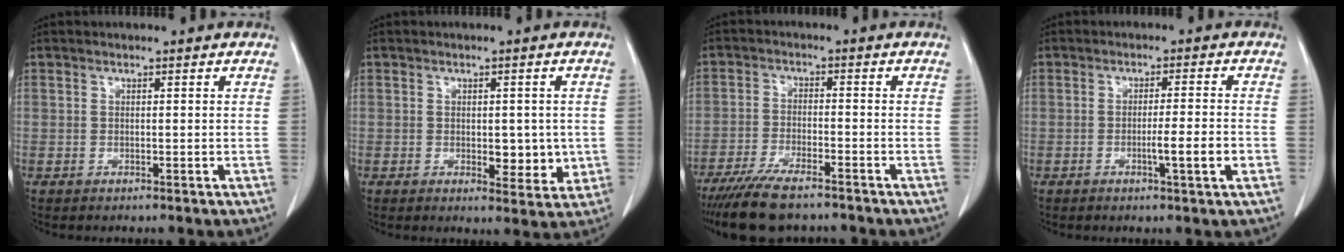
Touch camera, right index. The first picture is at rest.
{"total": 5.3, "force": [-0.5, 2.7, 4.6], "torque": [-0.050, -0.007, 0.001]}
{"total": 9.8, "force": [-8.0, 1.9, 5.3], "torque": [-0.091, -0.023, -0.134]}
{"total": 4.8, "force": [-1.6, -0.3, 4.6], "torque": [-0.068, -0.004, -0.023]}